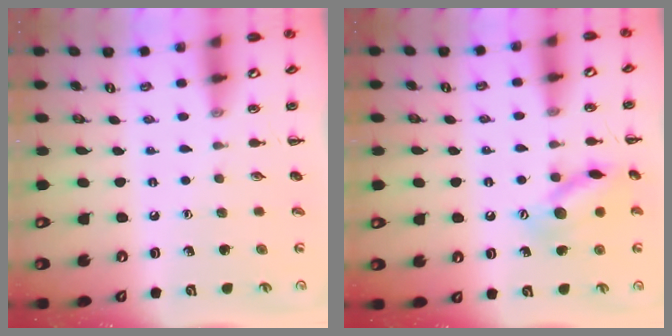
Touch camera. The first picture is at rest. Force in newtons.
{"total": 13.0, "press": 13.0, "slide": 0.8}